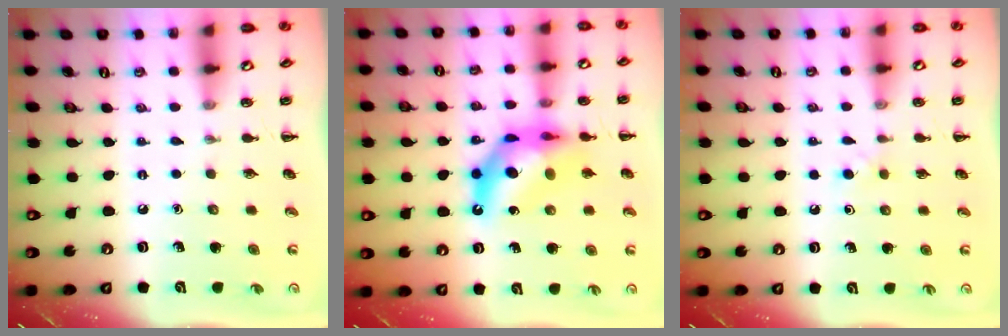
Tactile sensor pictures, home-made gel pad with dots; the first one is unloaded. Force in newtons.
{"total": 13.3, "press": 12.7, "slide": 3.8}
{"total": 3.0, "press": 2.6, "slide": 1.4}